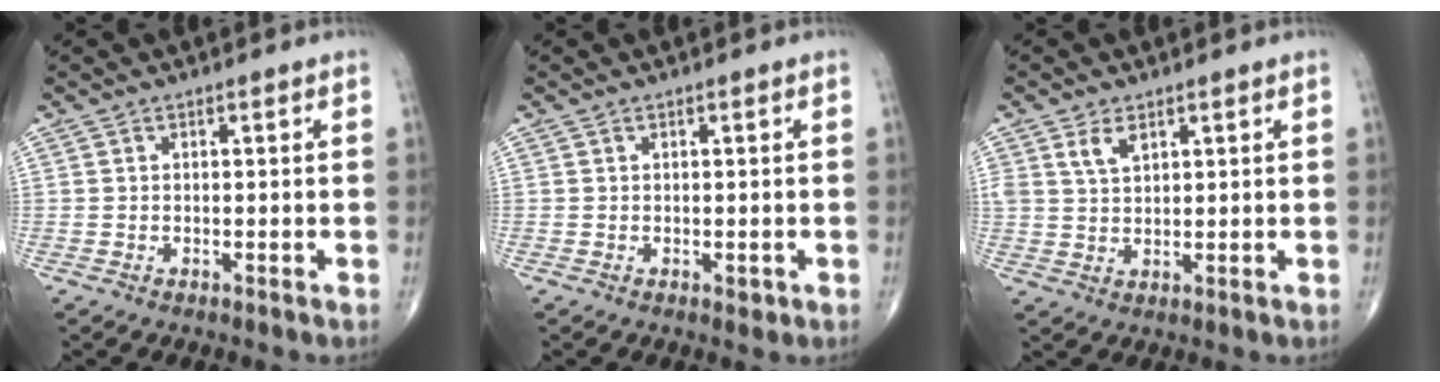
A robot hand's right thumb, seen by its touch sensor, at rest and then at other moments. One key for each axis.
{"total": 1.0, "fx": -0.1, "fy": 0.6, "fz": 0.7, "tx": -0.003, "ty": -0.001, "tz": -0.001}
{"total": 3.7, "fx": 2.1, "fy": 2.0, "fz": 2.3, "tx": -0.035, "ty": -0.010, "tz": 0.045}